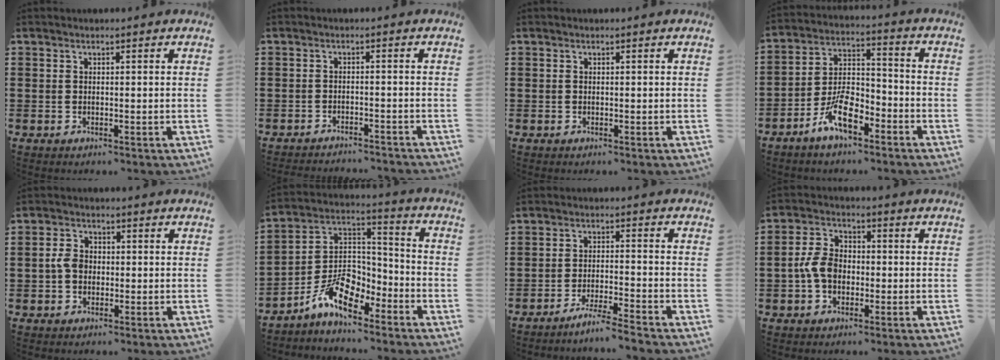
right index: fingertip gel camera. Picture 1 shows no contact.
{"total": 1.9, "force": [-1.9, -0.3, 0.1], "torque": [-0.005, 0.000, -0.039]}
{"total": 0.0}
{"total": 8.9, "force": [-5.6, 3.8, 5.7], "torque": [-0.121, 0.012, -0.104]}
{"total": 3.2, "force": [-0.4, 2.3, 2.1], "torque": [-0.059, 0.001, -0.014]}
{"total": 10.2, "force": [-6.5, 5.4, 5.6], "torque": [-0.123, 0.014, -0.125]}
{"total": 4.1, "force": [-3.7, -1.0, 1.4], "torque": [-0.029, -0.011, -0.074]}
{"total": 5.8, "force": [-1.2, 3.9, 4.1], "torque": [-0.104, 0.001, -0.029]}